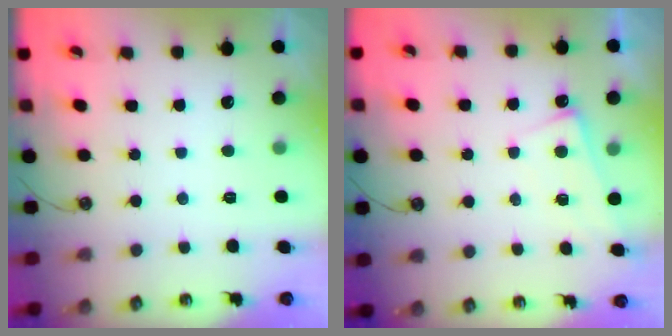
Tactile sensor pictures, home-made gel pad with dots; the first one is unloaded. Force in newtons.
{"total": 1.0, "press": 0.9, "slide": 0.3}